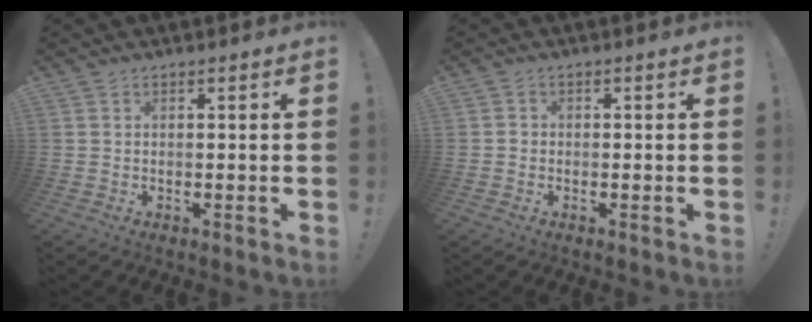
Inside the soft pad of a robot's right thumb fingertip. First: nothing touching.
{"total": 1.0, "force": [-0.6, 0.8, 0.3], "torque": [-0.009, 0.006, -0.010]}